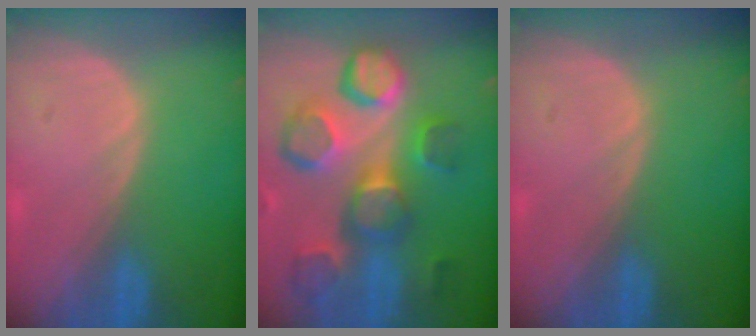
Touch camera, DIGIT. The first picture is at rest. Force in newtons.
{"total": 12.5, "press": 11.1, "slide": 5.7}
{"total": 0.0}